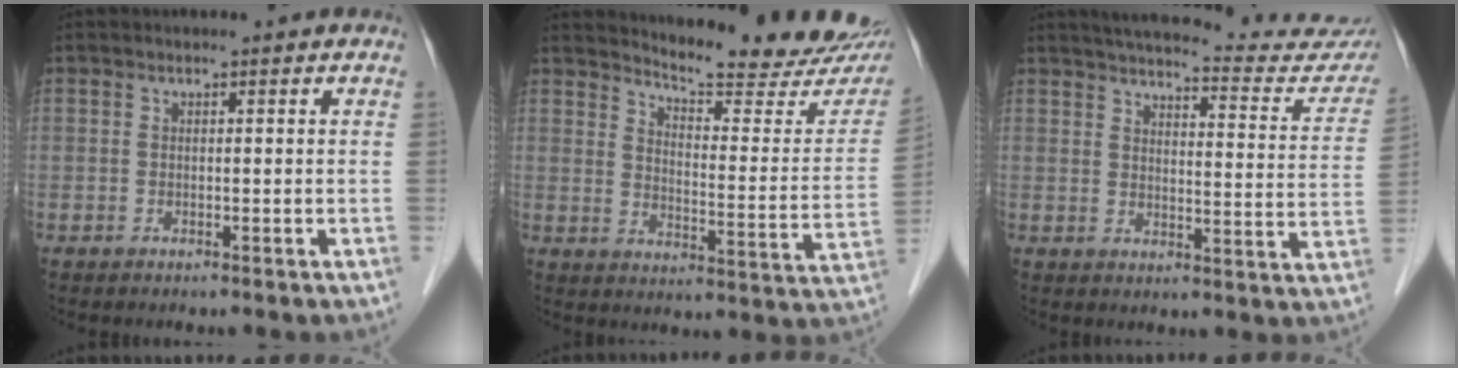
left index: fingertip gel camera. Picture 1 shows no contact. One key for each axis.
{"total": 19.3, "fx": 17.8, "fy": 2.2, "fz": 7.0, "tx": -0.092, "ty": -0.087, "tz": 0.215}
{"total": 23.3, "fx": 21.7, "fy": 3.4, "fz": 7.8, "tx": -0.096, "ty": -0.060, "tz": 0.249}